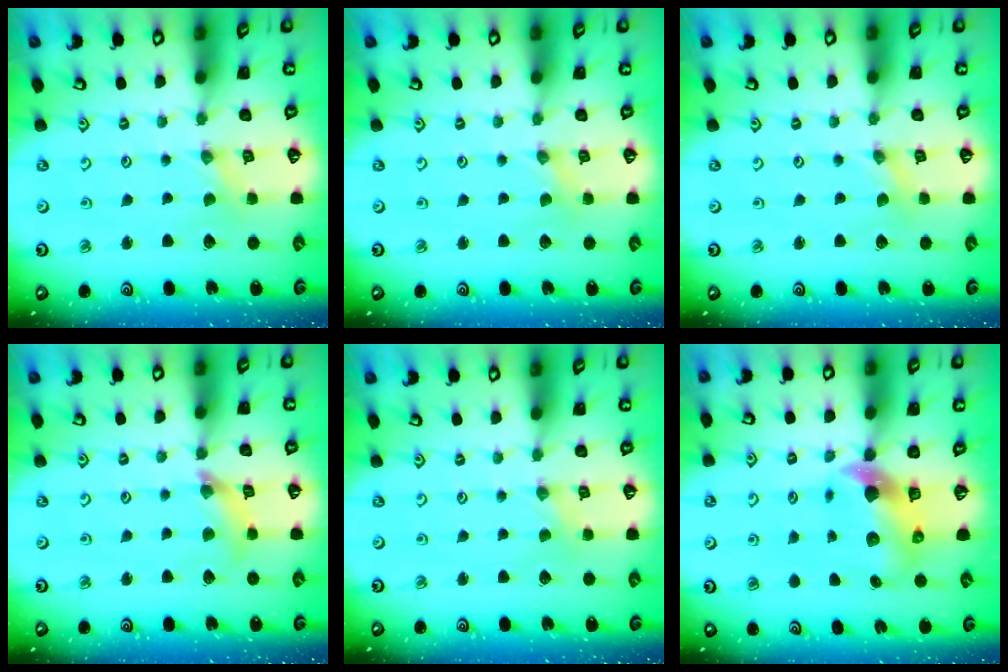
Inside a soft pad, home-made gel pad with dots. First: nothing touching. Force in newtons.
{"total": 0.0}
{"total": 0.0}
{"total": 7.5, "press": 7.5, "slide": 0.7}
{"total": 0.0}
{"total": 7.6, "press": 7.5, "slide": 1.1}